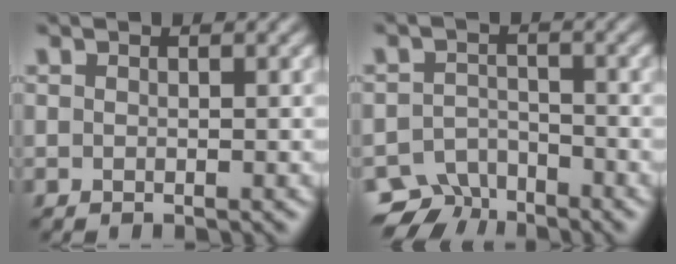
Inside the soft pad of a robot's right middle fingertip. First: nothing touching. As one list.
[{"total": 3.9, "force": [-3.4, 1.8, 0.3], "torque": [0.005, 0.001, -0.061]}]